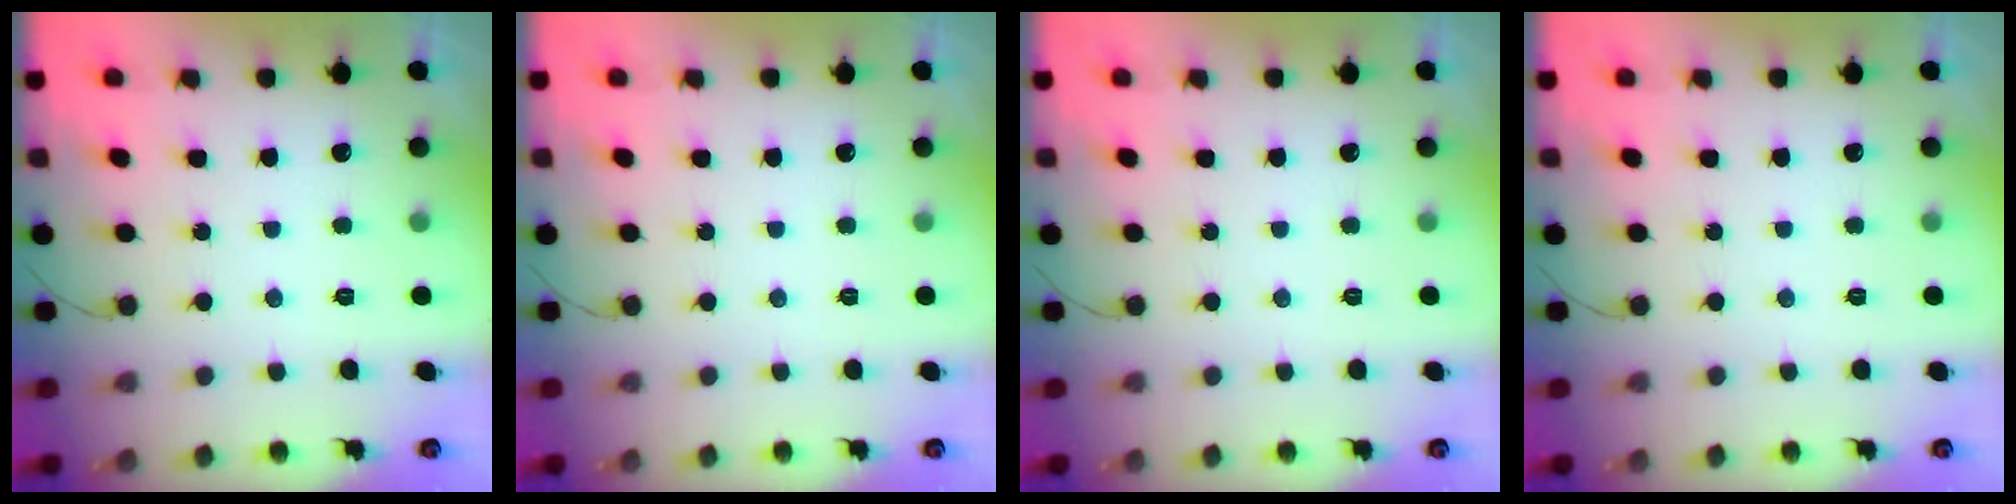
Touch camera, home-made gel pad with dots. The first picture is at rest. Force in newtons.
{"total": 0.0}
{"total": 0.0}
{"total": 0.0}